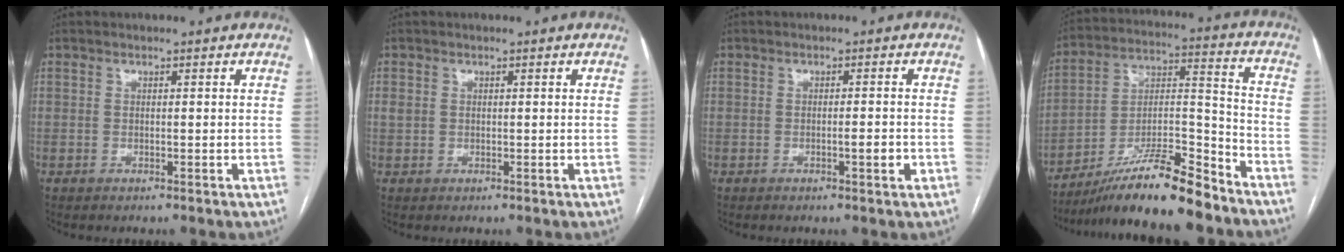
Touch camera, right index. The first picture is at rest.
{"total": 1.3, "force": [0.3, 1.1, 0.6], "torque": [-0.015, 0.011, 0.009]}
{"total": 2.1, "force": [-0.8, 0.3, 1.9], "torque": [-0.031, -0.001, -0.012]}
{"total": 16.9, "force": [-13.8, 1.6, 9.6], "torque": [-0.176, 0.004, -0.239]}